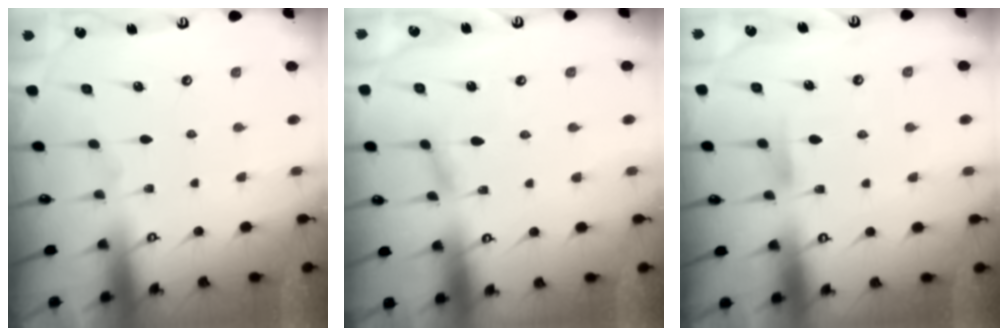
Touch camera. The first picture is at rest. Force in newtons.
{"total": 2.5, "press": 2.5, "slide": 0.1}
{"total": 4.8, "press": 4.8, "slide": 0.6}